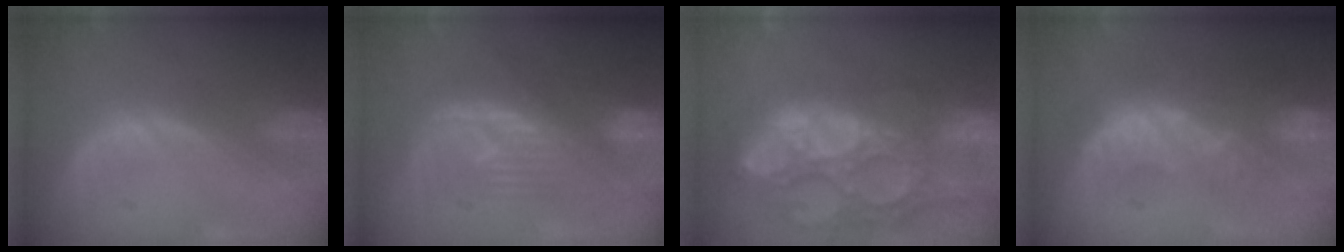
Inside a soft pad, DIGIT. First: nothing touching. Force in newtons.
{"total": 7.9, "press": 7.8, "slide": 1.2}
{"total": 15.7, "press": 12.9, "slide": 8.9}
{"total": 9.1, "press": 8.4, "slide": 3.7}